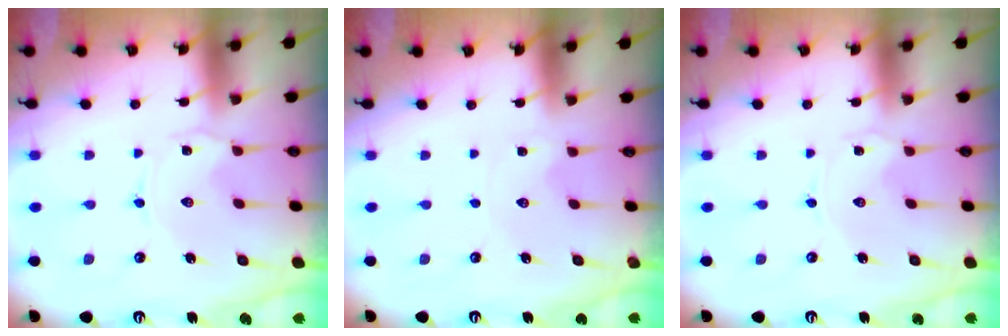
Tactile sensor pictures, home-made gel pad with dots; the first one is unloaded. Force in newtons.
{"total": 0.0}
{"total": 0.0}